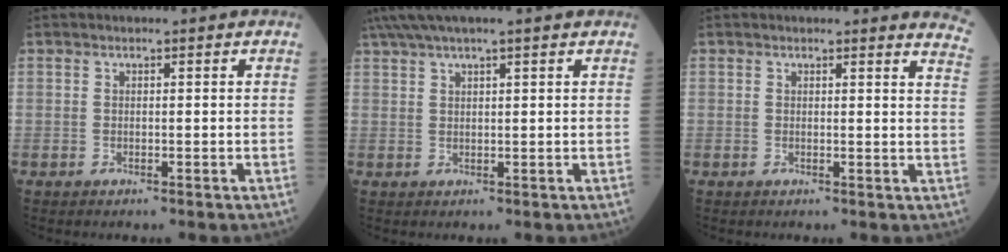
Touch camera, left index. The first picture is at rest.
{"total": 7.7, "force": [6.0, 0.1, 4.8], "torque": [-0.086, 0.049, 0.100]}
{"total": 5.8, "force": [5.7, 0.1, 0.9], "torque": [0.002, -0.047, 0.027]}